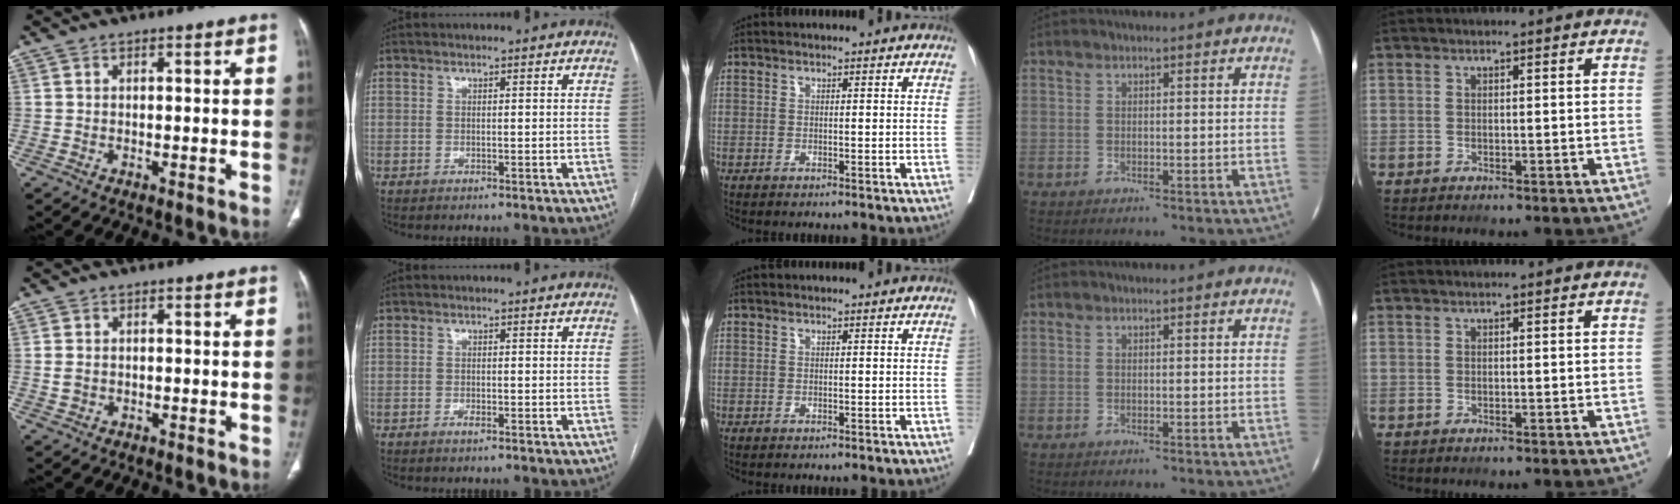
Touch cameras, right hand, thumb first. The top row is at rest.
{"thumb": {"total": 1.8, "force": [-0.2, 1.4, 1.1], "torque": [-0.025, 0.005, -0.001]}, "index": {"total": 1.0, "force": [-0.7, 0.1, 0.7], "torque": [-0.015, 0.000, -0.012]}}